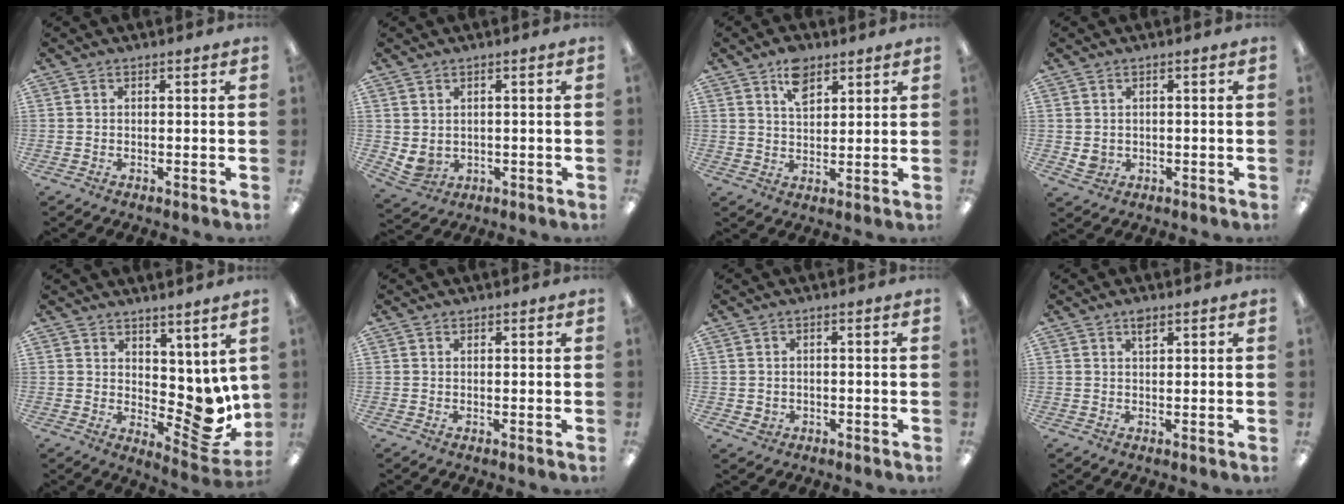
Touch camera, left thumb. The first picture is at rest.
{"total": 3.0, "force": [1.2, 2.3, 1.4], "torque": [-0.042, -0.012, 0.022]}
{"total": 7.2, "force": [4.6, 4.2, 3.7], "torque": [-0.057, -0.014, 0.081]}
{"total": 2.0, "force": [0.5, 1.8, 0.8], "torque": [-0.007, -0.004, 0.008]}
{"total": 8.1, "force": [1.3, 5.7, 5.6], "torque": [-0.045, -0.043, 0.039]}
{"total": 0.5, "force": [0.4, 0.3, 0.1], "torque": [-0.004, 0.000, 0.008]}
{"total": 1.3, "force": [0.0, 1.2, 0.3], "torque": [0.001, -0.003, -0.004]}
{"total": 1.9, "force": [1.3, 0.7, 1.2], "torque": [-0.020, -0.004, 0.022]}